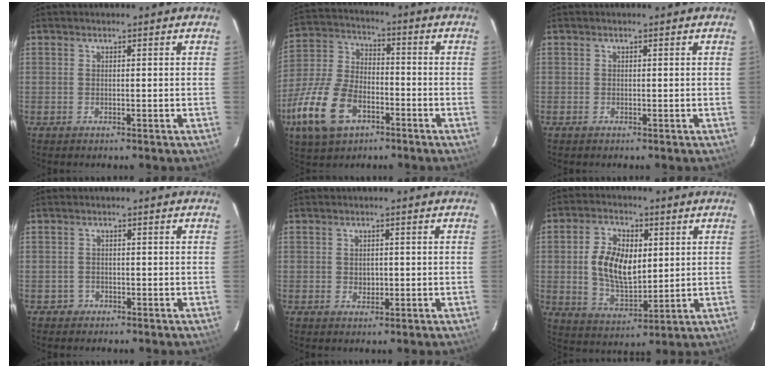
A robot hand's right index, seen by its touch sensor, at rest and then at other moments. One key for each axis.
{"total": 16.4, "fx": -8.1, "fy": 9.2, "fz": 10.9, "tx": -0.260, "ty": -0.004, "tz": -0.151}
{"total": 0.0}
{"total": 1.4, "fx": -0.9, "fy": 1.1, "fz": 0.0, "tx": 0.000, "ty": 0.006, "tz": -0.011}
{"total": 1.9, "fx": -0.2, "fy": 1.6, "fz": 1.1, "tx": -0.016, "ty": 0.004, "tz": 0.000}
{"total": 11.6, "fx": 1.6, "fy": 6.6, "fz": 9.4, "tx": -0.181, "ty": 0.008, "tz": 0.038}